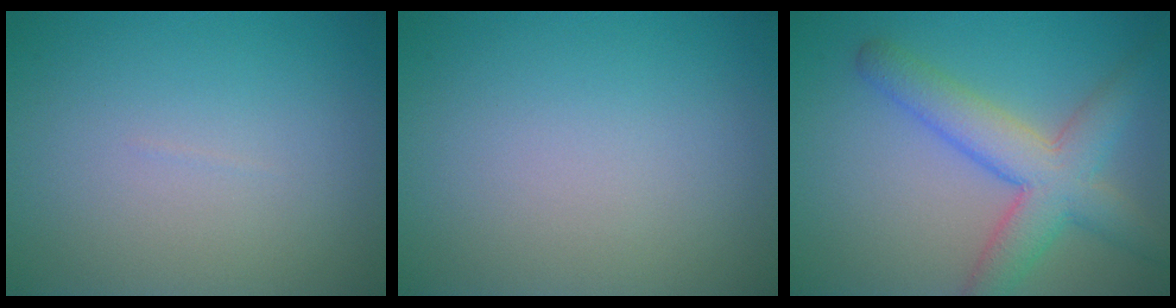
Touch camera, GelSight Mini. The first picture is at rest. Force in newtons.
{"total": 0.0}
{"total": 6.0, "press": 6.0, "slide": 0.2}